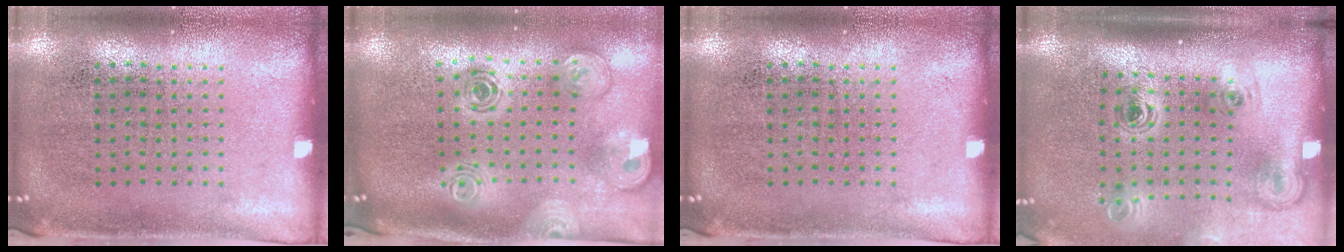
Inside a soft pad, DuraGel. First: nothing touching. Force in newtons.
{"total": 2.0, "press": 1.7, "slide": 1.1}
{"total": 0.0}
{"total": 2.2, "press": 1.5, "slide": 1.7}